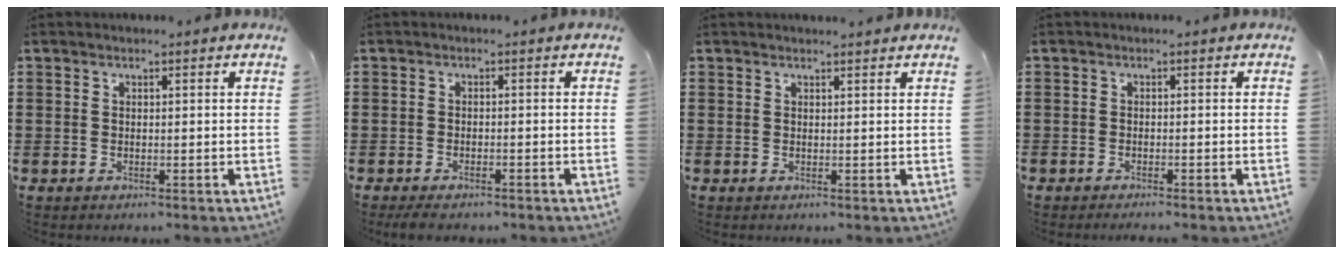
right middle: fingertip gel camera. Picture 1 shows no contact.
{"total": 1.4, "force": [-1.3, 0.2, 0.6], "torque": [-0.013, -0.001, -0.024]}
{"total": 0.6, "force": [0.6, 0.0, 0.2], "torque": [0.003, -0.005, 0.010]}
{"total": 0.8, "force": [-0.8, 0.0, 0.1], "torque": [-0.003, -0.001, -0.016]}